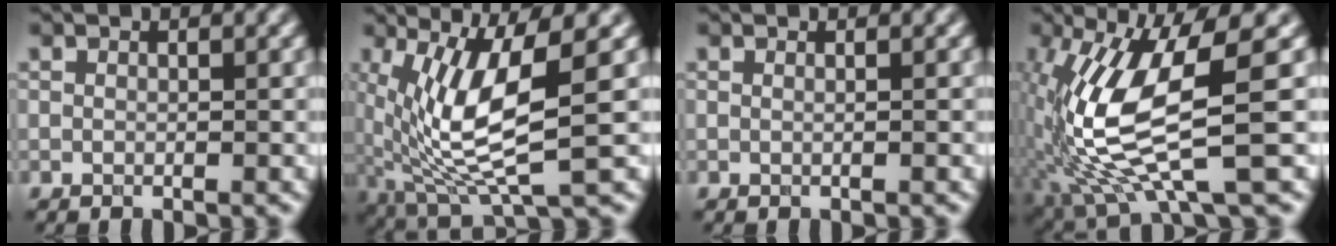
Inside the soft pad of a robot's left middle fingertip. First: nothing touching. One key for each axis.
{"total": 8.0, "fx": 0.5, "fy": 2.2, "fz": 7.7, "tx": -0.166, "ty": -0.015, "tz": 0.020}
{"total": 0.6, "fx": 0.1, "fy": 0.4, "fz": 0.5, "tx": -0.002, "ty": -0.001, "tz": -0.007}
{"total": 10.8, "fx": -1.1, "fy": 2.7, "fz": 10.4, "tx": -0.224, "ty": -0.012, "tz": -0.010}